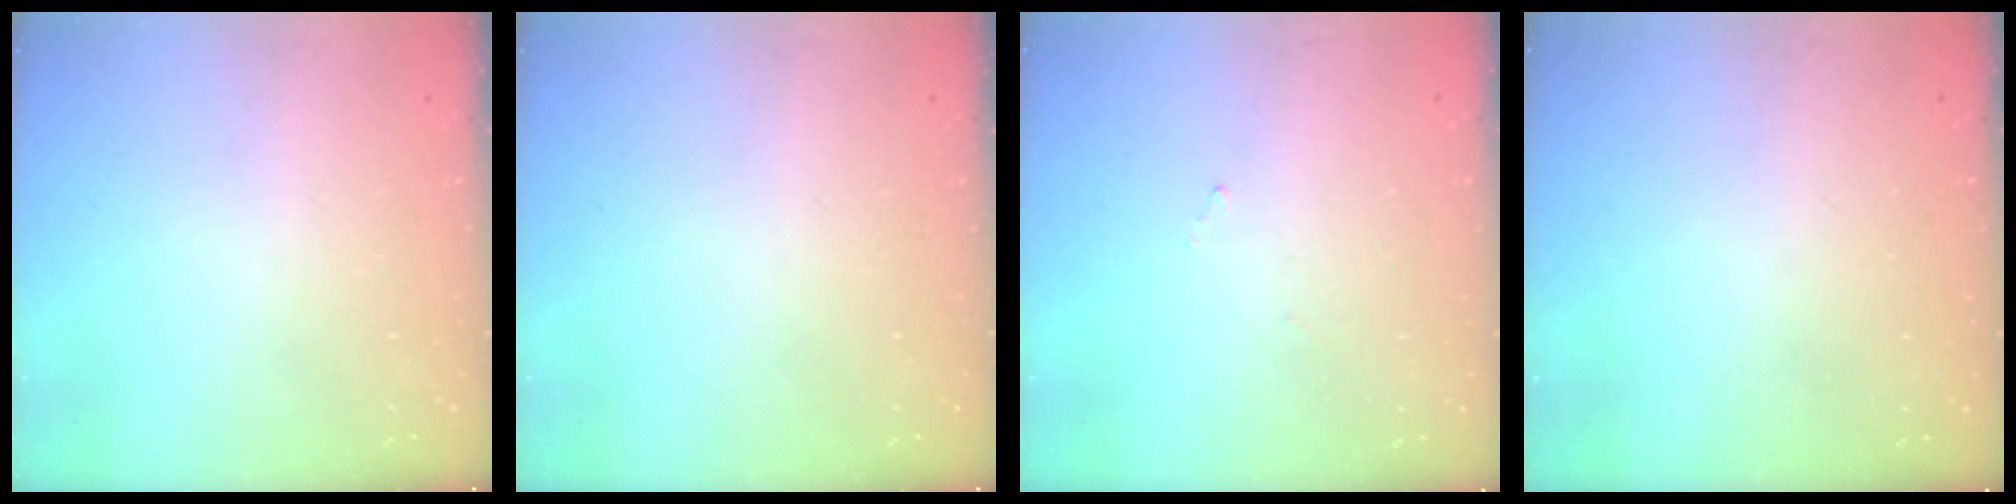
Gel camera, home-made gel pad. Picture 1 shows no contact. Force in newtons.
{"total": 0.0}
{"total": 6.6, "press": 6.6, "slide": 0.3}
{"total": 3.5, "press": 3.5, "slide": 0.1}